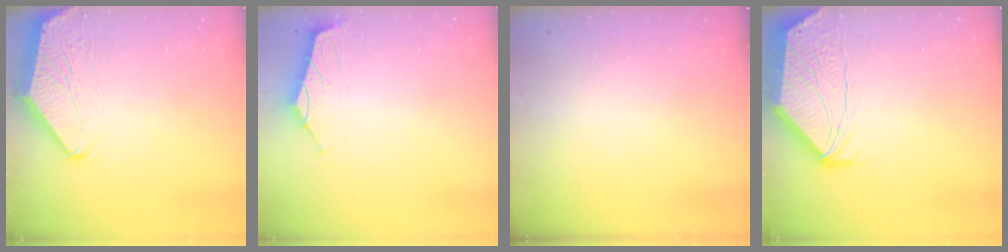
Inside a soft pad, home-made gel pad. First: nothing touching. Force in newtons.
{"total": 1.6, "press": 1.4, "slide": 0.6}
{"total": 0.0}
{"total": 2.5, "press": 2.5, "slide": 0.3}